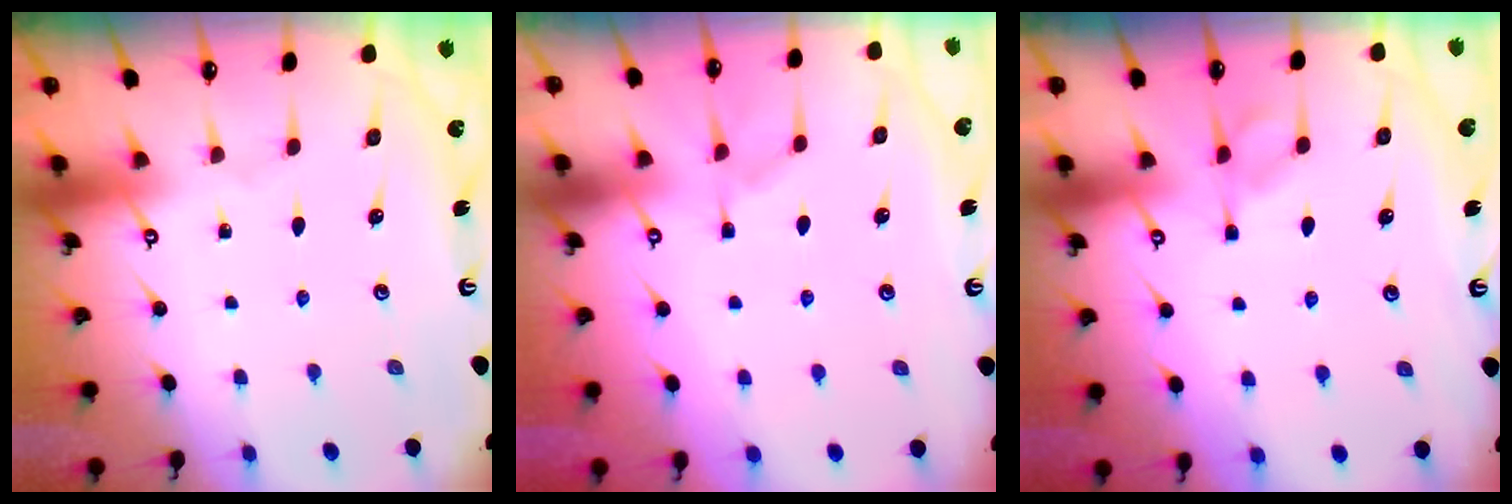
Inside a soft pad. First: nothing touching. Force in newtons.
{"total": 1.3, "press": 0.7, "slide": 1.1}
{"total": 4.8, "press": 4.8, "slide": 0.6}